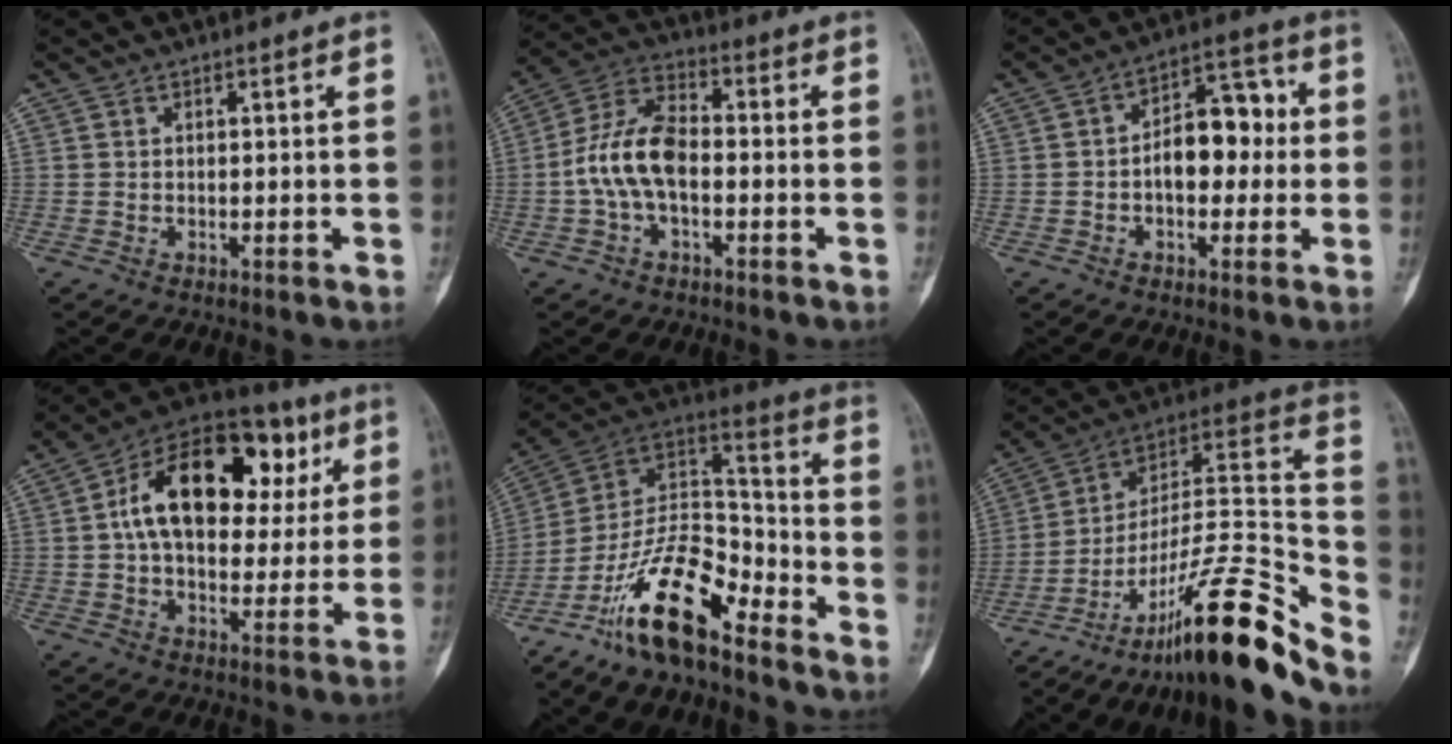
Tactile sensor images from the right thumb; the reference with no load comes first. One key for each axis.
{"total": 11.0, "fx": -1.5, "fy": 6.0, "fz": 9.1, "tx": -0.181, "ty": 0.037, "tz": -0.038}
{"total": 10.6, "fx": -0.4, "fy": 6.6, "fz": 8.3, "tx": -0.090, "ty": 0.035, "tz": -0.015}
{"total": 23.1, "fx": 6.2, "fy": 13.9, "fz": 17.4, "tx": -0.235, "ty": 0.020, "tz": 0.086}
{"total": 17.5, "fx": -11.8, "fy": 6.3, "fz": 11.2, "tx": -0.189, "ty": 0.096, "tz": -0.218}
{"total": 27.6, "fx": -19.9, "fy": 5.0, "fz": 18.6, "tx": -0.234, "ty": 0.123, "tz": -0.320}